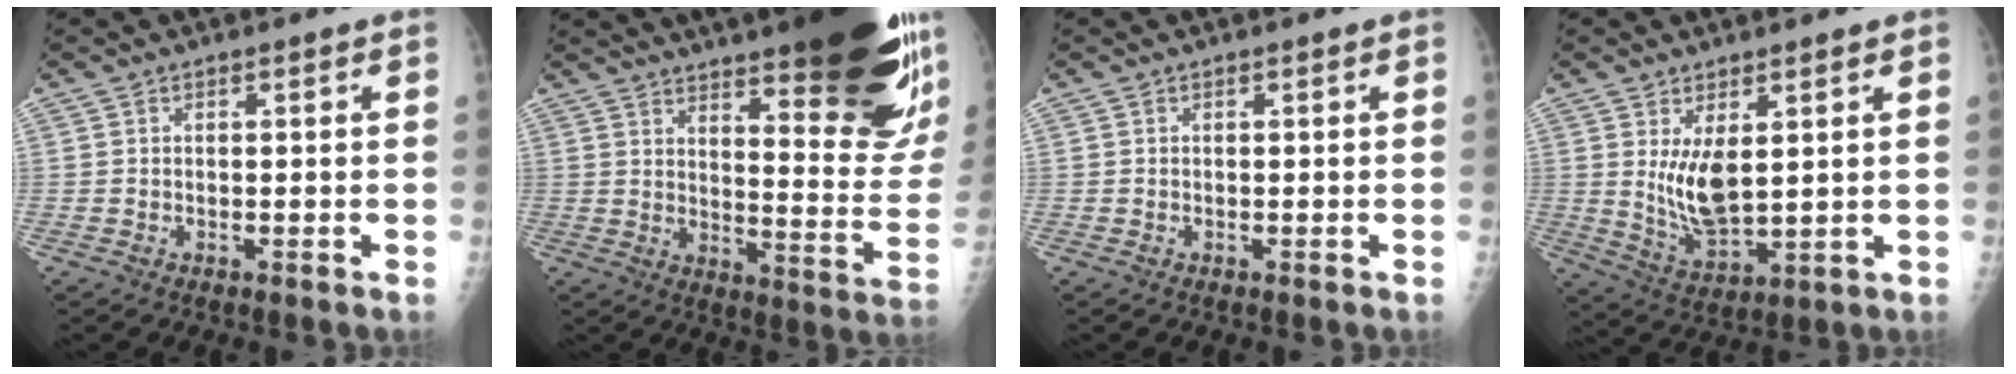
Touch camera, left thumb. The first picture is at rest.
{"total": 29.7, "force": [20.2, 6.9, 20.7], "torque": [-0.224, -0.094, 0.269]}
{"total": 0.0}
{"total": 8.6, "force": [2.4, 3.8, 7.3], "torque": [-0.123, -0.031, 0.058]}